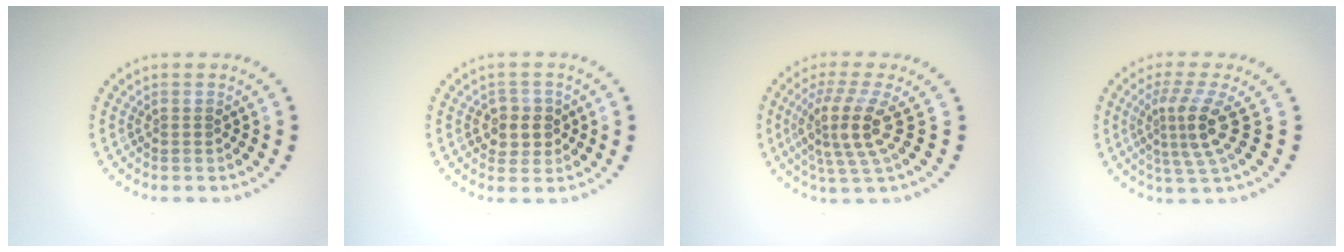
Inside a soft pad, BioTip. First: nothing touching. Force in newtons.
{"total": 2.5, "press": 2.4, "slide": 0.7}
{"total": 4.4, "press": 3.3, "slide": 2.9}
{"total": 3.8, "press": 2.6, "slide": 2.8}